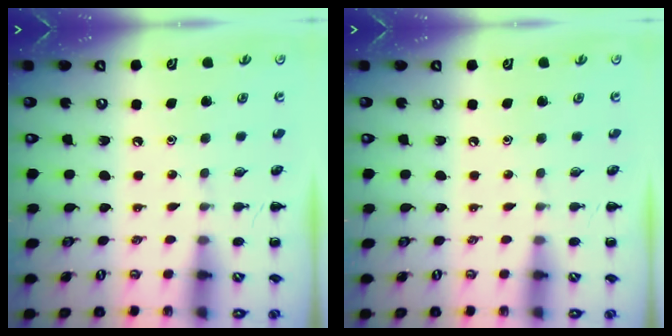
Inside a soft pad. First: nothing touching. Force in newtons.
{"total": 0.0}